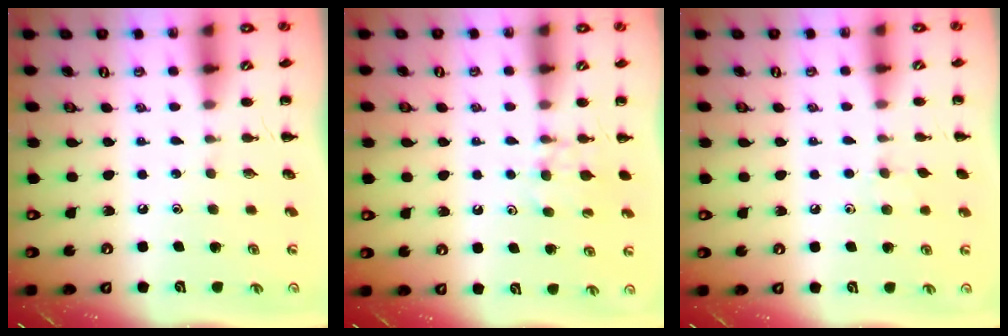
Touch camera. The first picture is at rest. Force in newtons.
{"total": 8.9, "press": 8.7, "slide": 1.7}
{"total": 4.2, "press": 4.0, "slide": 1.3}